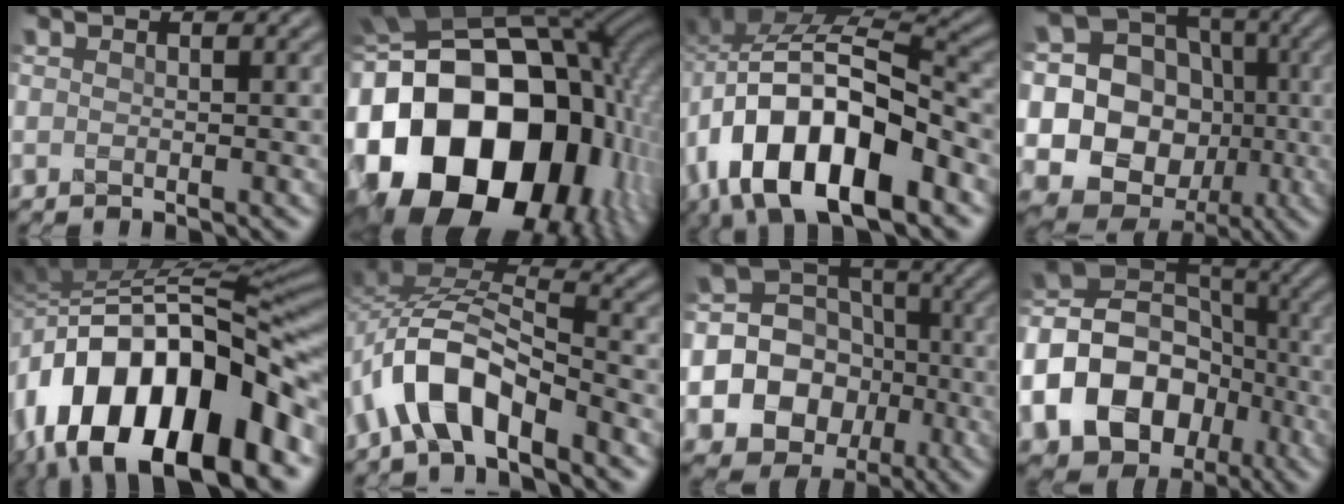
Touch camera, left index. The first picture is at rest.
{"total": 21.6, "force": [-3.7, 16.4, 13.6], "torque": [-0.286, -0.012, -0.052]}
{"total": 13.6, "force": [-5.5, 7.7, 9.8], "torque": [-0.172, -0.010, -0.097]}
{"total": 19.7, "force": [-1.8, 18.5, 6.4], "torque": [-0.173, 0.024, -0.058]}
{"total": 16.6, "force": [-7.0, 8.8, 12.3], "torque": [-0.193, 0.011, -0.123]}
{"total": 6.7, "force": [-3.9, 2.9, 4.5], "torque": [-0.073, 0.007, -0.080]}
{"total": 14.3, "force": [-4.0, 13.1, 4.2], "torque": [-0.111, -0.013, -0.069]}
{"total": 17.2, "force": [-5.8, 14.0, 8.2], "torque": [-0.176, -0.008, -0.107]}